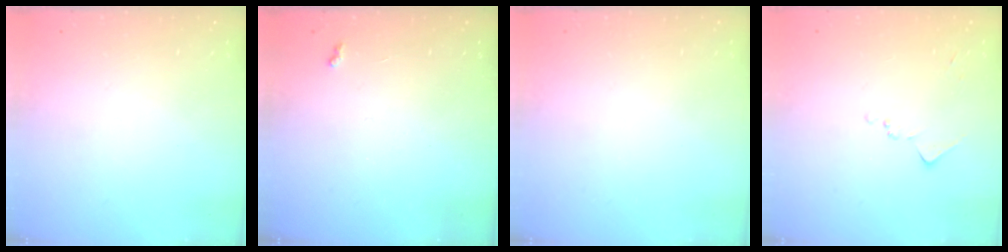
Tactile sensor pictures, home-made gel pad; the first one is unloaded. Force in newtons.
{"total": 4.2, "press": 4.1, "slide": 0.5}
{"total": 0.0}
{"total": 7.5, "press": 7.4, "slide": 0.8}